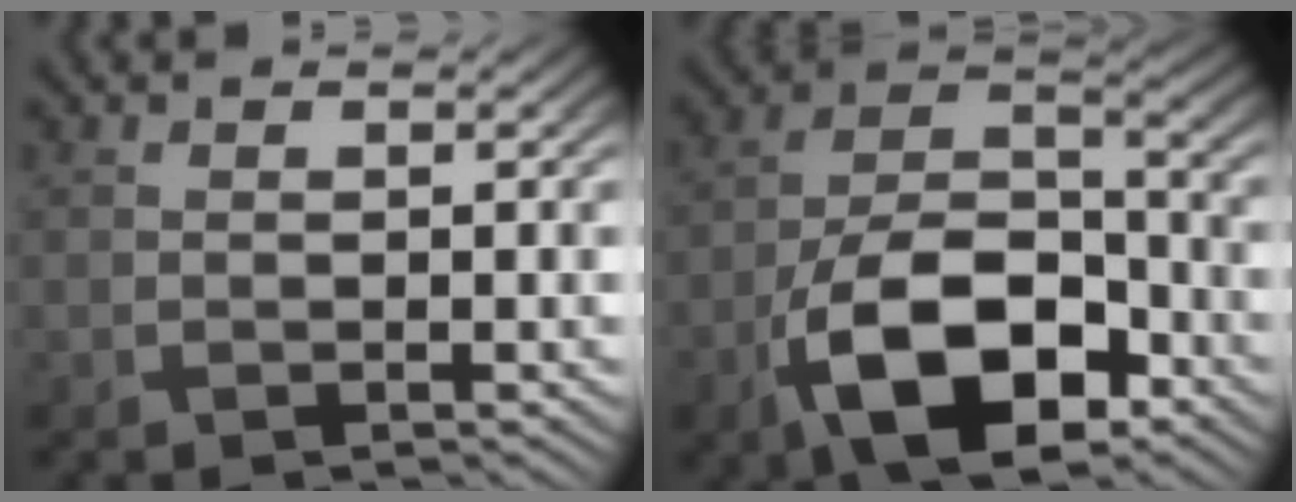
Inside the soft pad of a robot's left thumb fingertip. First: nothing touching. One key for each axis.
{"total": 14.0, "fx": -6.7, "fy": 7.2, "fz": 9.9, "tx": -0.197, "ty": -0.012, "tz": -0.133}